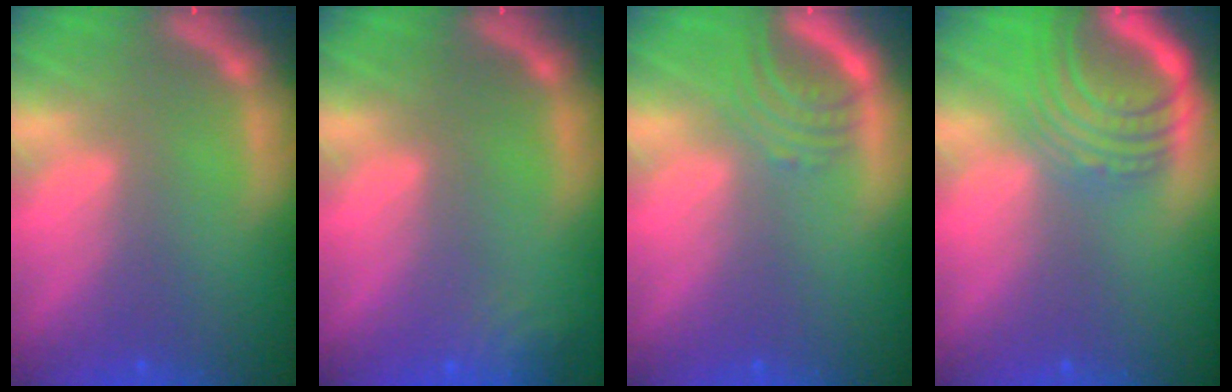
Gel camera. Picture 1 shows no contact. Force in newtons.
{"total": 2.4}
{"total": 3.5}
{"total": 8.1}